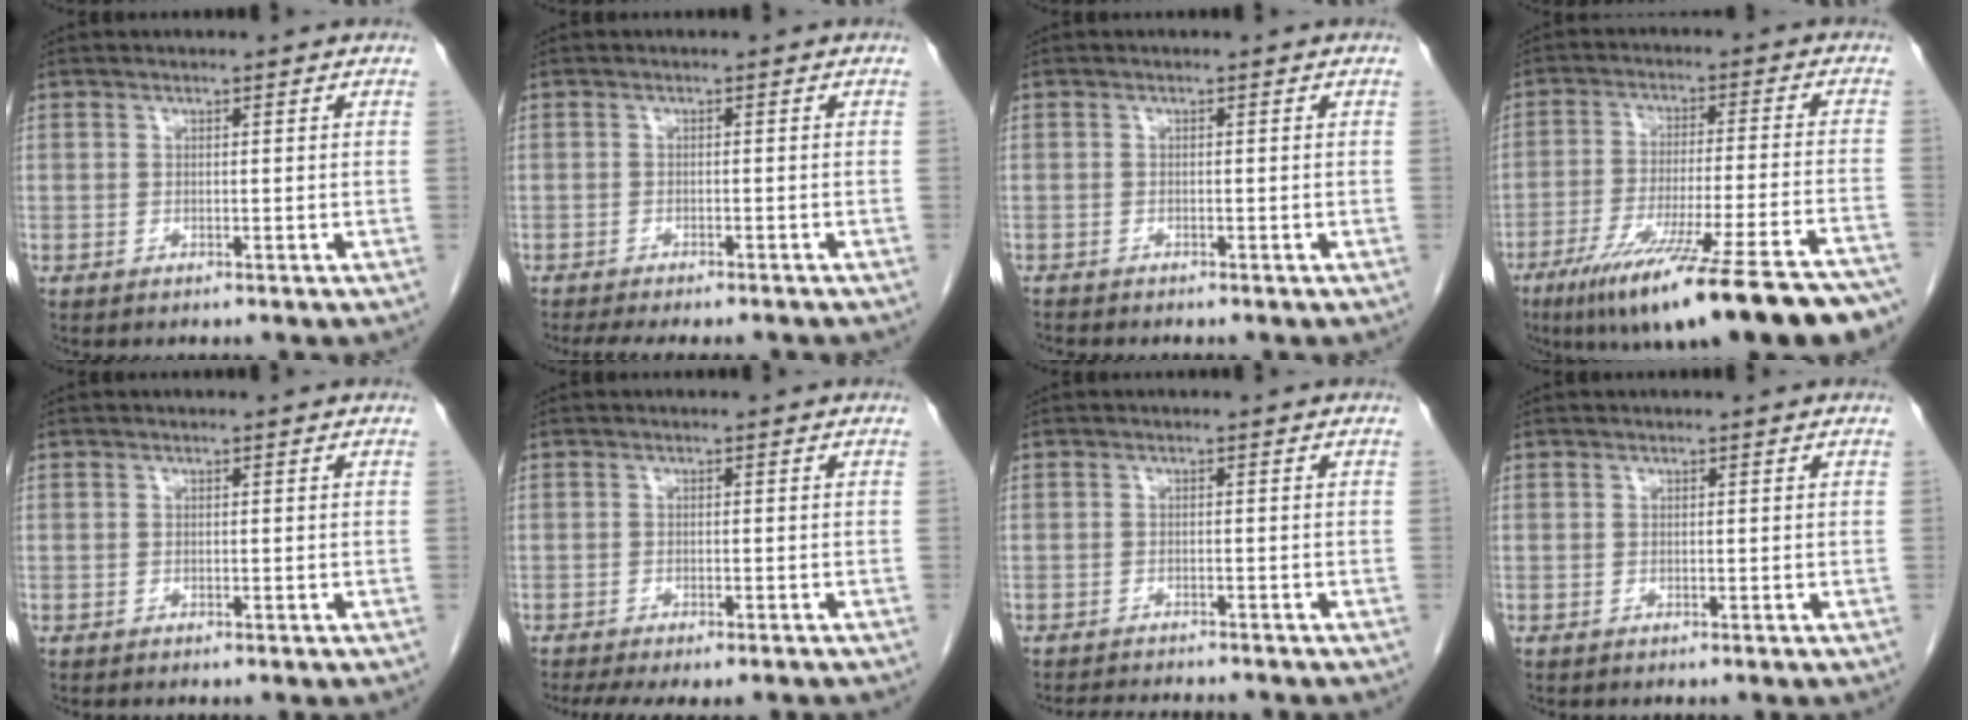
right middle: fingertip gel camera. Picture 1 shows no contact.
{"total": 9.3, "force": [-8.2, 1.9, 4.1], "torque": [-0.059, -0.013, -0.107]}
{"total": 1.2, "force": [-1.2, 0.0, 0.2], "torque": [-0.006, -0.004, -0.018]}
{"total": 24.3, "force": [-18.5, 1.0, 15.8], "torque": [-0.180, -0.037, -0.275]}
{"total": 0.0}
{"total": 8.8, "force": [-7.3, 2.2, 4.4], "torque": [-0.066, -0.011, -0.100]}
{"total": 6.5, "force": [-6.2, 0.8, 2.1], "torque": [-0.030, -0.011, -0.087]}
{"total": 0.0}